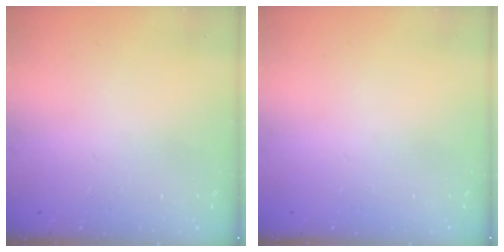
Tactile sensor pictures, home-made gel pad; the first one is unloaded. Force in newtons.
{"total": 0.0}